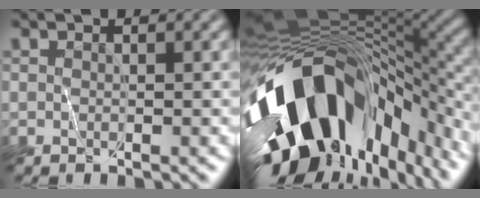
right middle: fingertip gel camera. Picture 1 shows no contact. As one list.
[{"total": 16.6, "force": [-5.8, 10.1, 11.9], "torque": [-0.219, -0.032, -0.079]}]